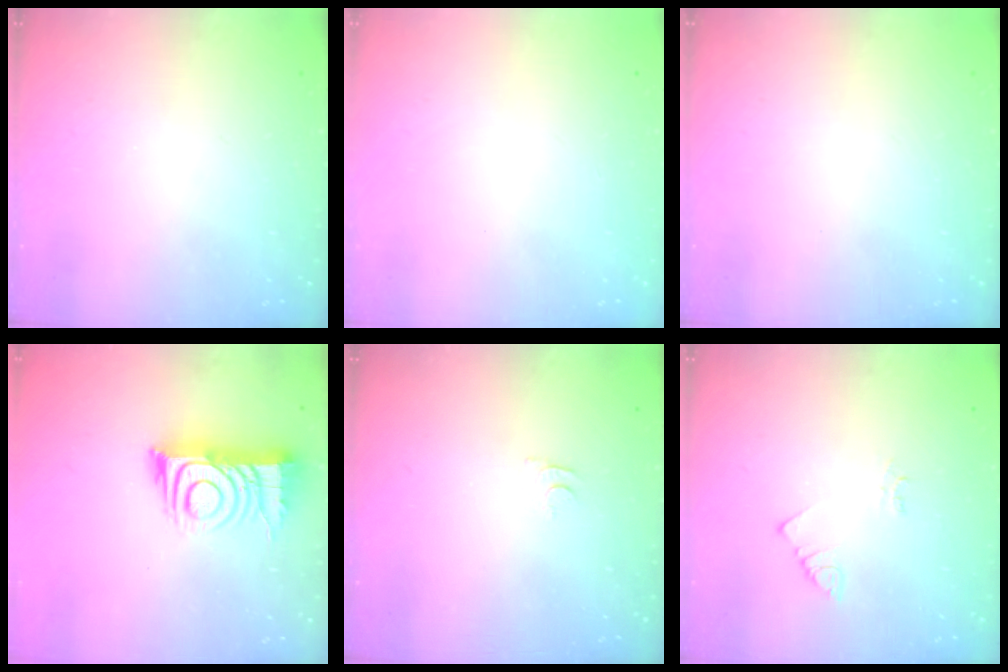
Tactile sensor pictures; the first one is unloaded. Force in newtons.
{"total": 1.5, "press": 1.5, "slide": 0.1}
{"total": 1.5, "press": 1.5, "slide": 0.1}
{"total": 12.7, "press": 12.7, "slide": 0.9}
{"total": 4.4, "press": 4.4, "slide": 0.4}
{"total": 2.5, "press": 2.5, "slide": 0.5}